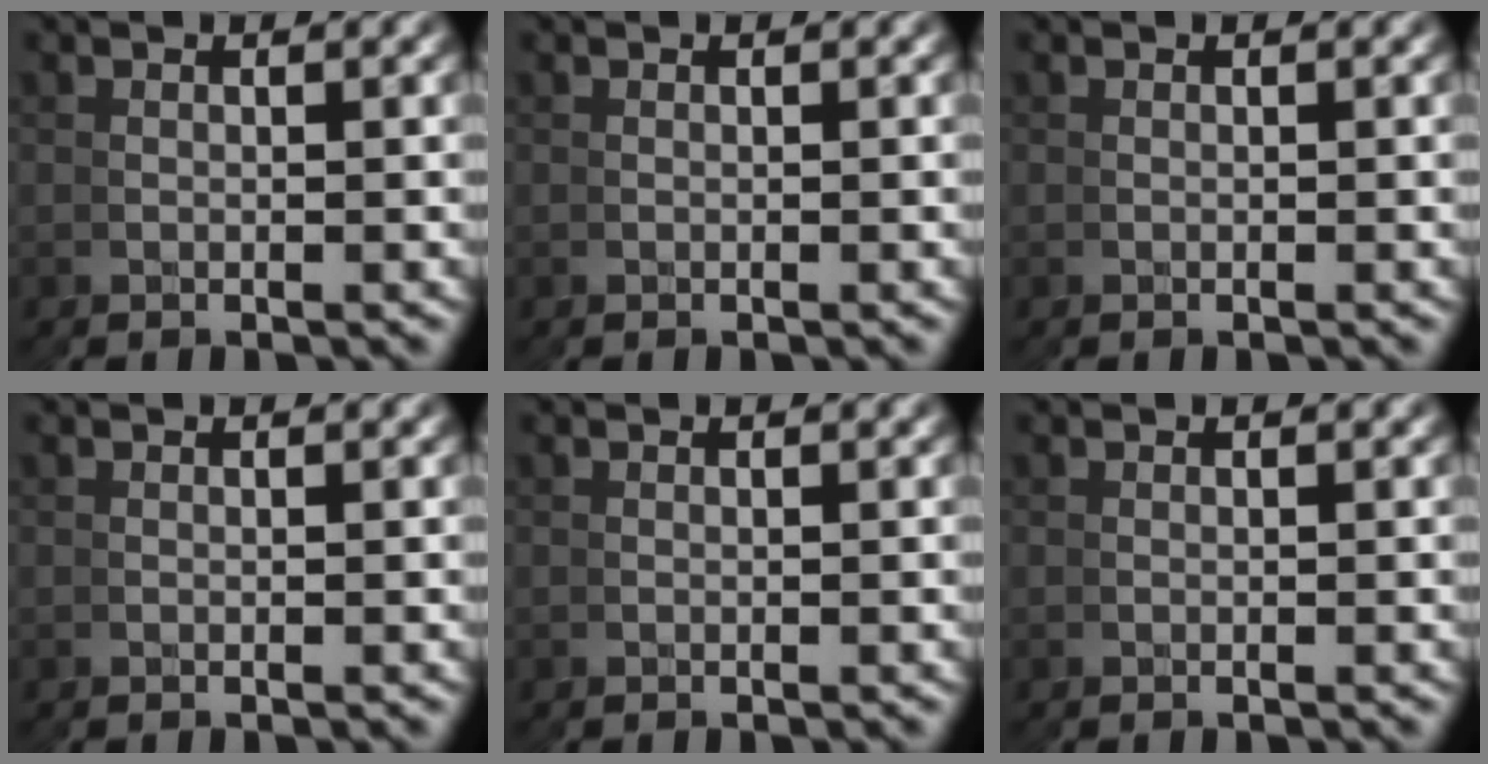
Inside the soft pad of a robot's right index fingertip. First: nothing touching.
{"total": 0.0}
{"total": 0.0}
{"total": 0.0}
{"total": 0.0}
{"total": 0.0}